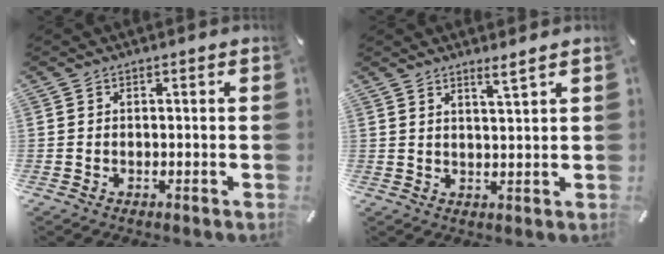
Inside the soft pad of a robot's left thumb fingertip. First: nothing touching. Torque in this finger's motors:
{"motor_torque": [0.30, -0.16, -0.17, -0.16, 0.04]}